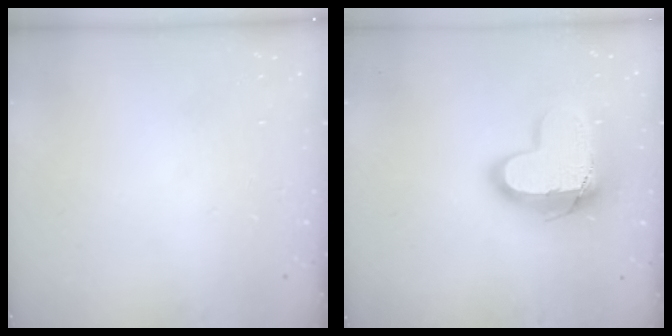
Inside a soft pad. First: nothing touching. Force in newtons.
{"total": 17.4, "press": 17.3, "slide": 1.3}